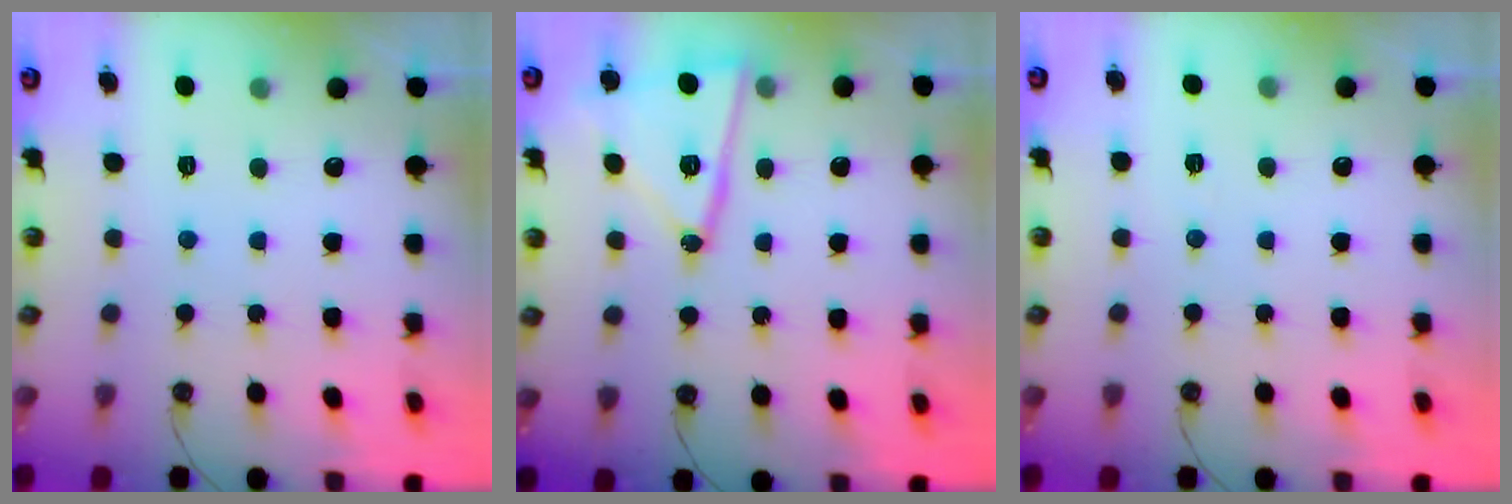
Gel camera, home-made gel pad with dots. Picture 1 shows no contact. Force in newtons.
{"total": 15.9, "press": 15.9, "slide": 0.7}
{"total": 2.9, "press": 2.2, "slide": 1.9}